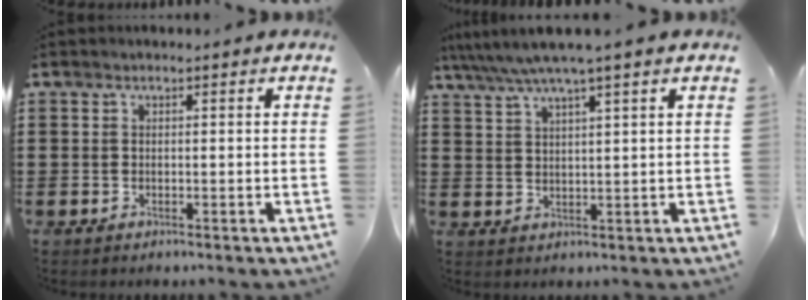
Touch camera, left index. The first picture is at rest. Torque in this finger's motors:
{"motor_torque": [2.13, 0.00, 0.67, 0.21]}